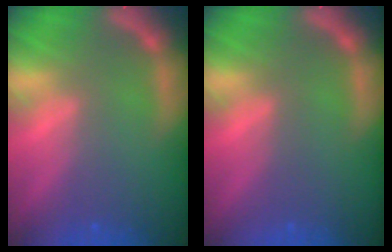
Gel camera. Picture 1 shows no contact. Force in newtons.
{"total": 0.0}